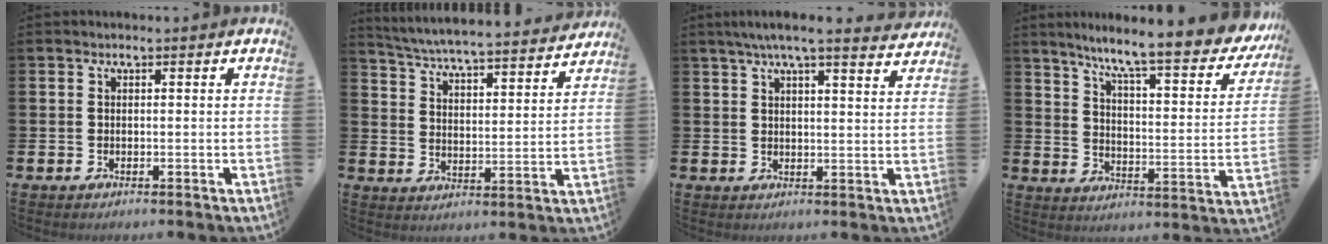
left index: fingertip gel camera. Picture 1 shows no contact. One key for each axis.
{"total": 5.7, "fx": 5.5, "fy": 0.0, "fz": 1.4, "tx": -0.051, "ty": -0.048, "tz": 0.093}
{"total": 5.9, "fx": 5.3, "fy": 0.1, "fz": 2.6, "tx": -0.051, "ty": -0.020, "tz": 0.091}
{"total": 8.7, "fx": 7.4, "fy": 0.8, "fz": 4.6, "tx": -0.105, "ty": -0.058, "tz": 0.115}